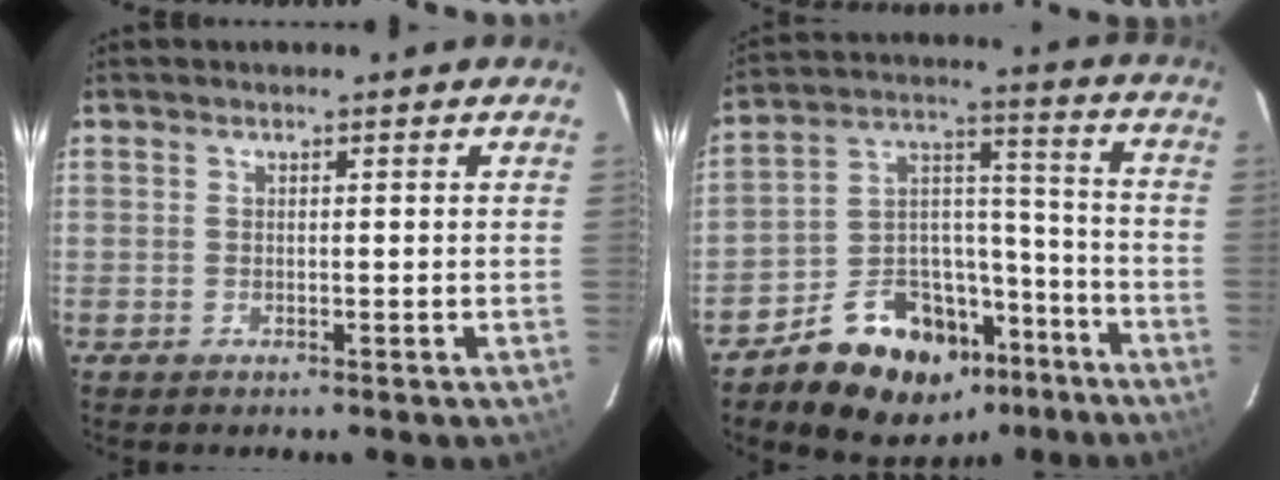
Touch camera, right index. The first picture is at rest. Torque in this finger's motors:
{"motor_torque": [1.06, -1.08, 0.89, 0.07]}